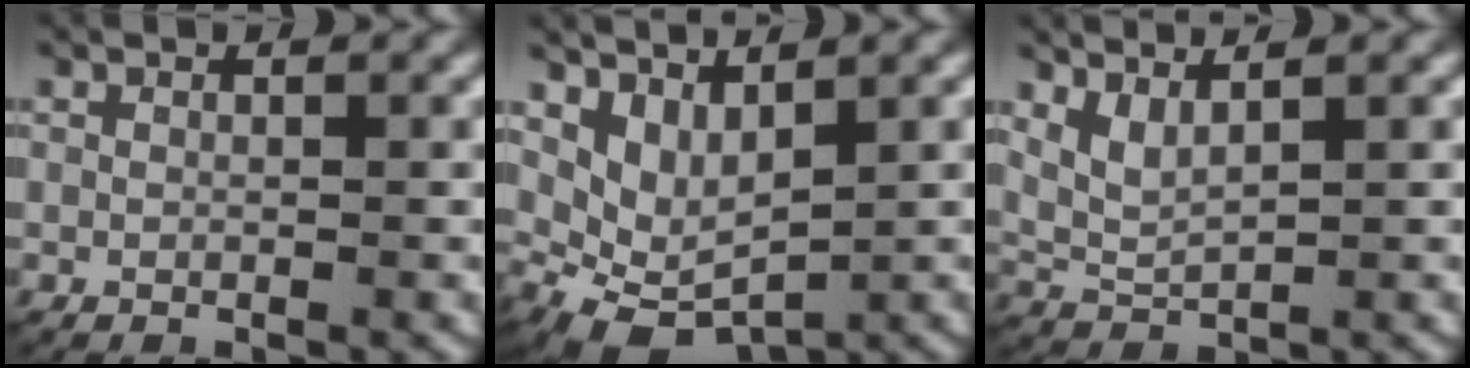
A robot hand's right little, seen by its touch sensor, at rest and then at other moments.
{"total": 7.6, "force": [-1.5, 6.0, 4.4], "torque": [-0.099, -0.040, -0.010]}
{"total": 3.3, "force": [1.5, 2.3, 2.0], "torque": [-0.054, -0.008, 0.031]}